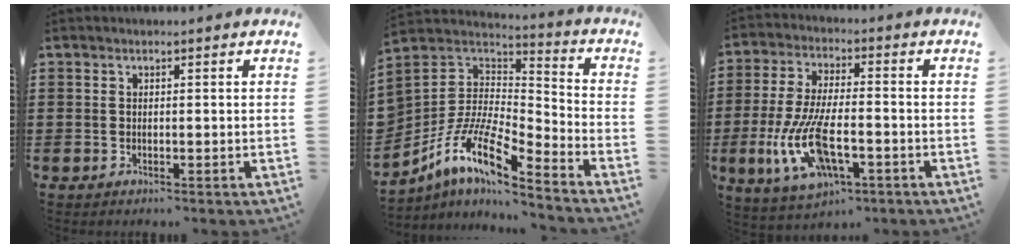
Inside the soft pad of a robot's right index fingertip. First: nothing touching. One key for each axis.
{"total": 10.3, "fx": -7.3, "fy": 2.6, "fz": 6.7, "tx": -0.148, "ty": -0.006, "tz": -0.152}
{"total": 12.4, "fx": -4.1, "fy": 5.1, "fz": 10.5, "tx": -0.237, "ty": -0.012, "tz": -0.074}